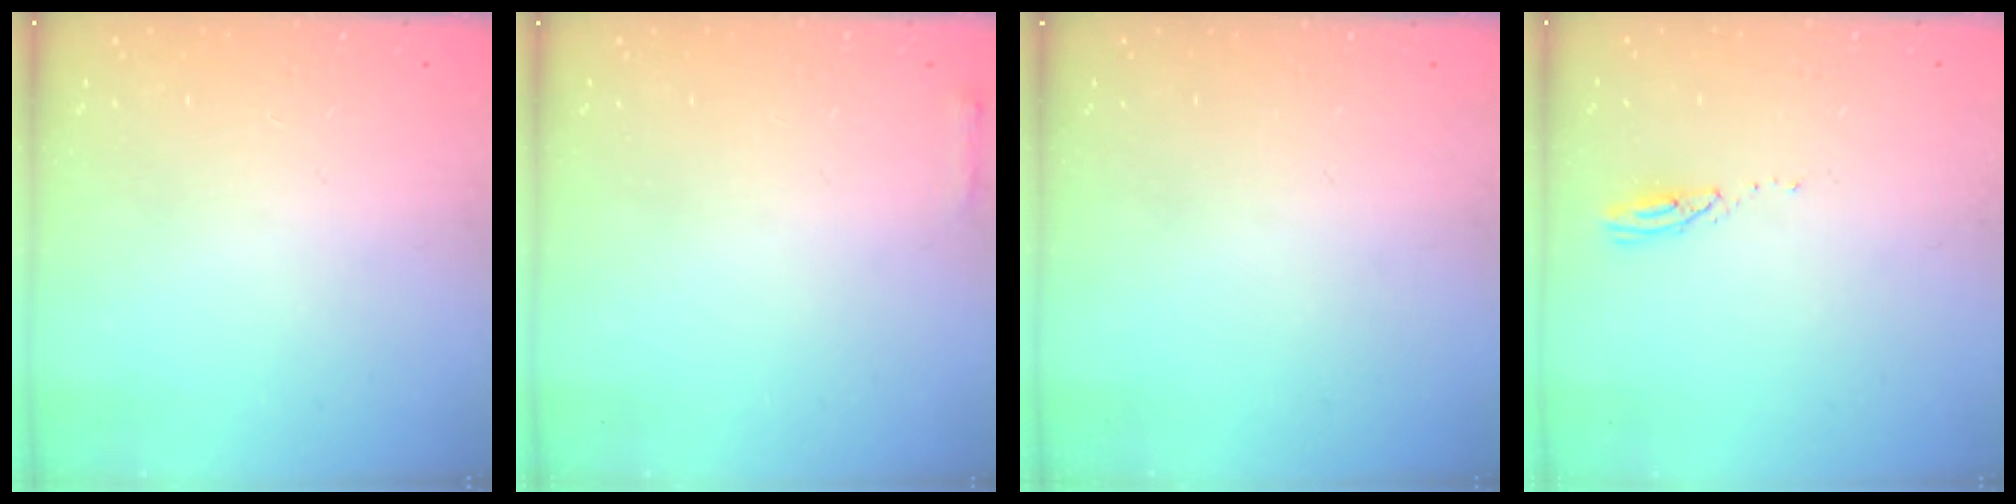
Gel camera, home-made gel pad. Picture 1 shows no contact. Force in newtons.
{"total": 2.3, "press": 2.3, "slide": 0.5}
{"total": 0.0}
{"total": 3.2, "press": 3.2, "slide": 0.2}